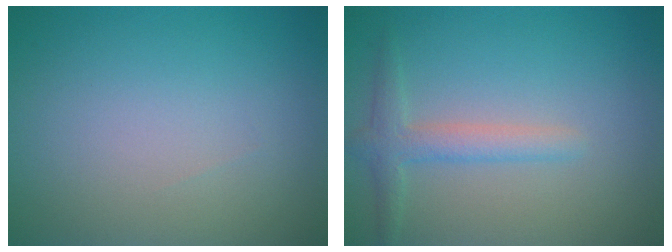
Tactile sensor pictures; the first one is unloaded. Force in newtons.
{"total": 2.4, "press": 2.4, "slide": 0.1}